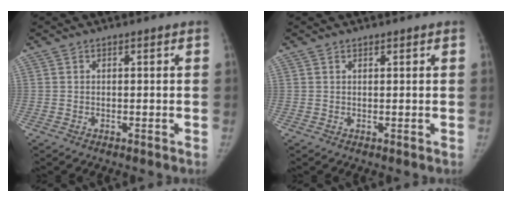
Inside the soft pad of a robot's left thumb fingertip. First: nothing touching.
{"total": 0.0}